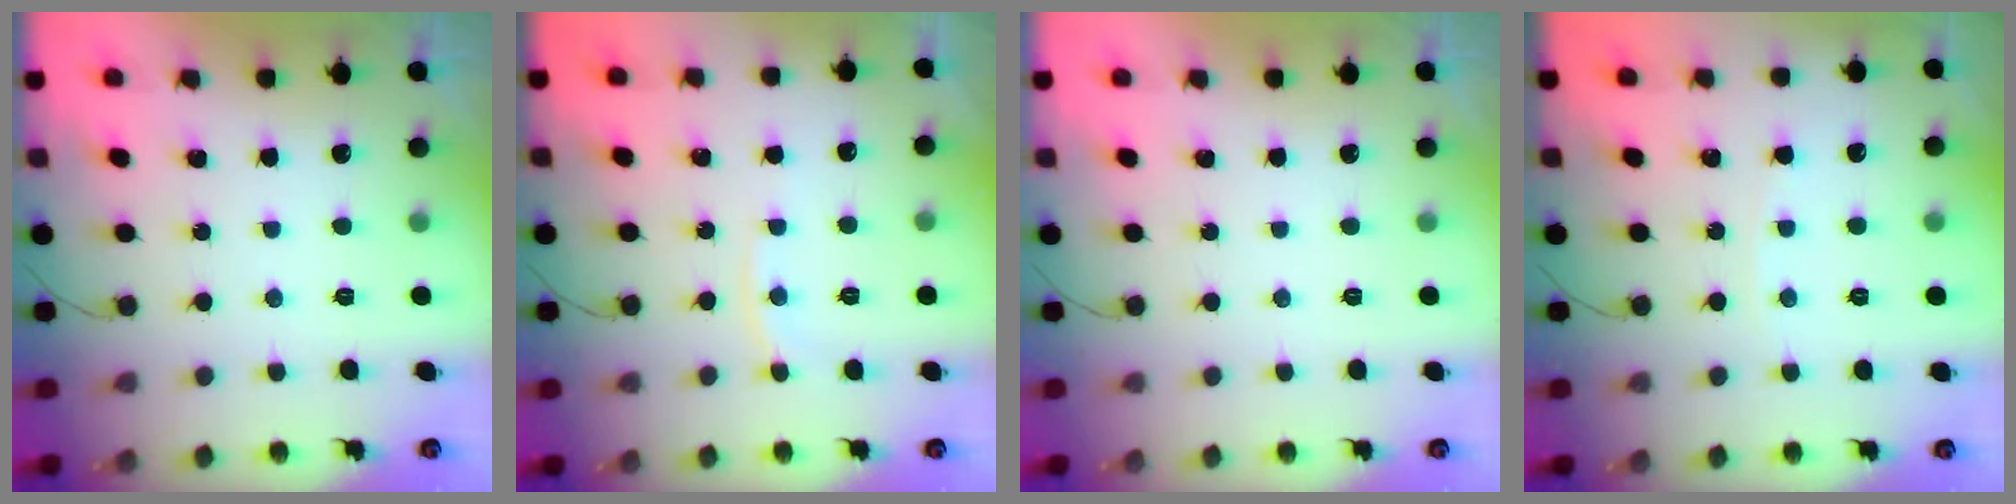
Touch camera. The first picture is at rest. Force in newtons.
{"total": 4.5, "press": 4.4, "slide": 0.4}
{"total": 0.0}
{"total": 2.4, "press": 2.4, "slide": 0.3}